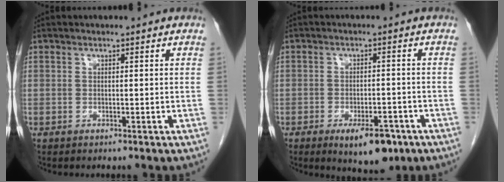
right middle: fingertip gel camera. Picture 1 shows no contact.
{"total": 7.4, "force": [-4.4, 3.1, 5.2], "torque": [-0.068, -0.004, -0.056]}